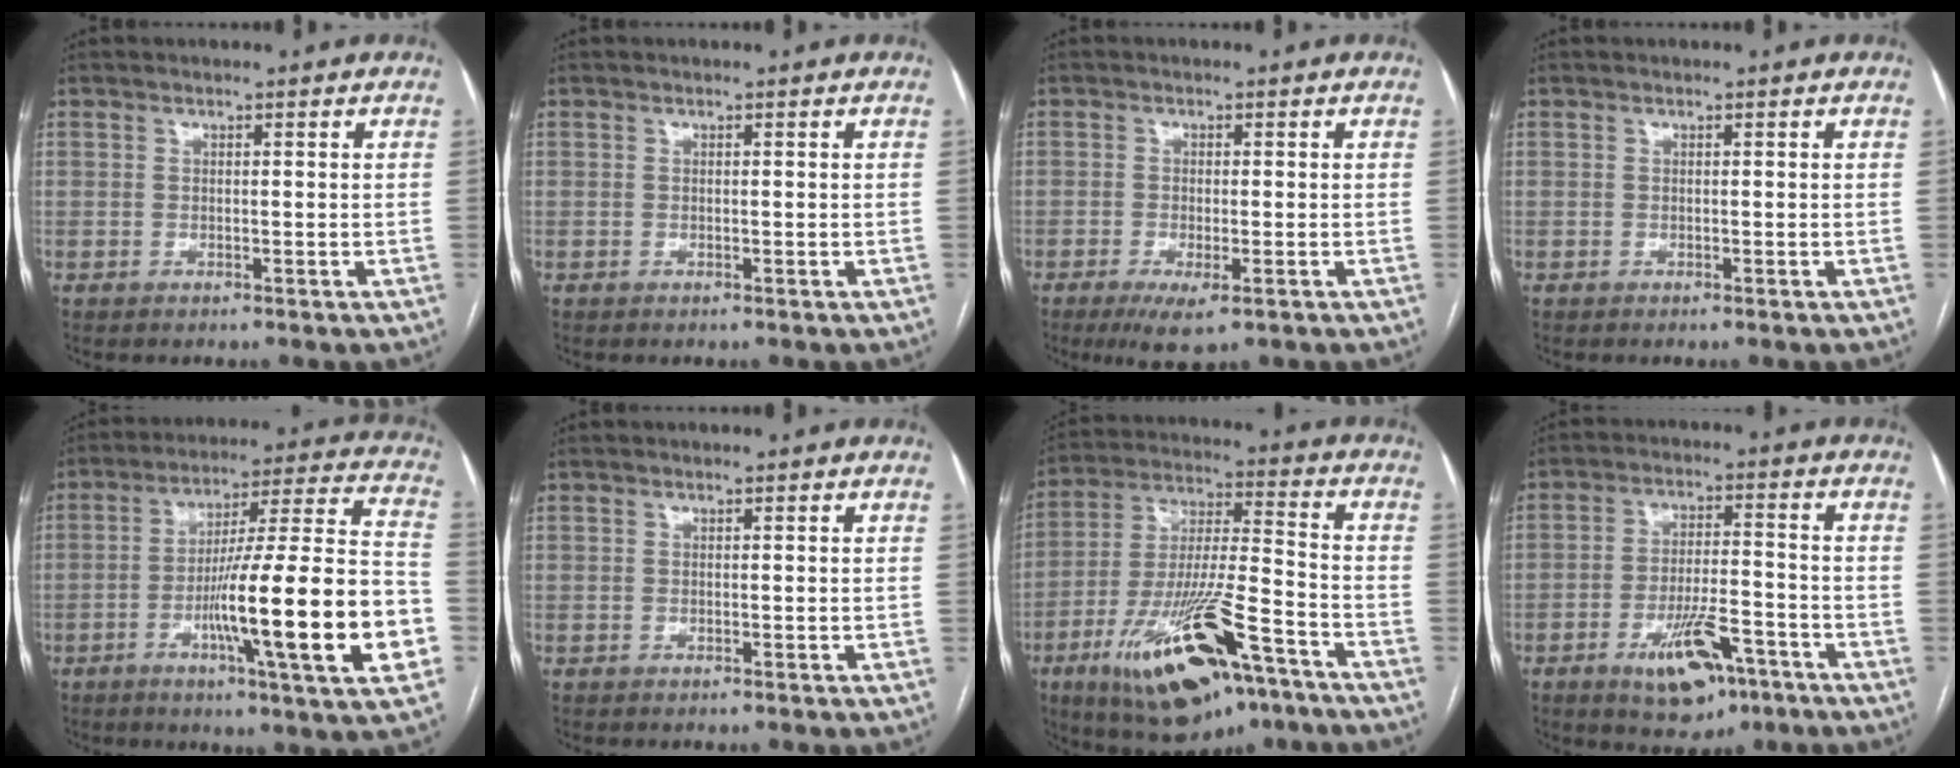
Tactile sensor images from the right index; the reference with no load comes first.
{"total": 0.0}
{"total": 4.9, "force": [-2.6, 1.3, 3.9], "torque": [-0.067, -0.011, -0.038]}
{"total": 0.0}
{"total": 23.1, "force": [-6.7, 0.3, 22.1], "torque": [-0.303, -0.003, -0.106]}
{"total": 0.0}
{"total": 21.7, "force": [-12.0, 4.9, 17.4], "torque": [-0.312, -0.025, -0.198]}
{"total": 10.4, "force": [-5.7, 3.7, 7.8], "torque": [-0.133, 0.000, -0.086]}